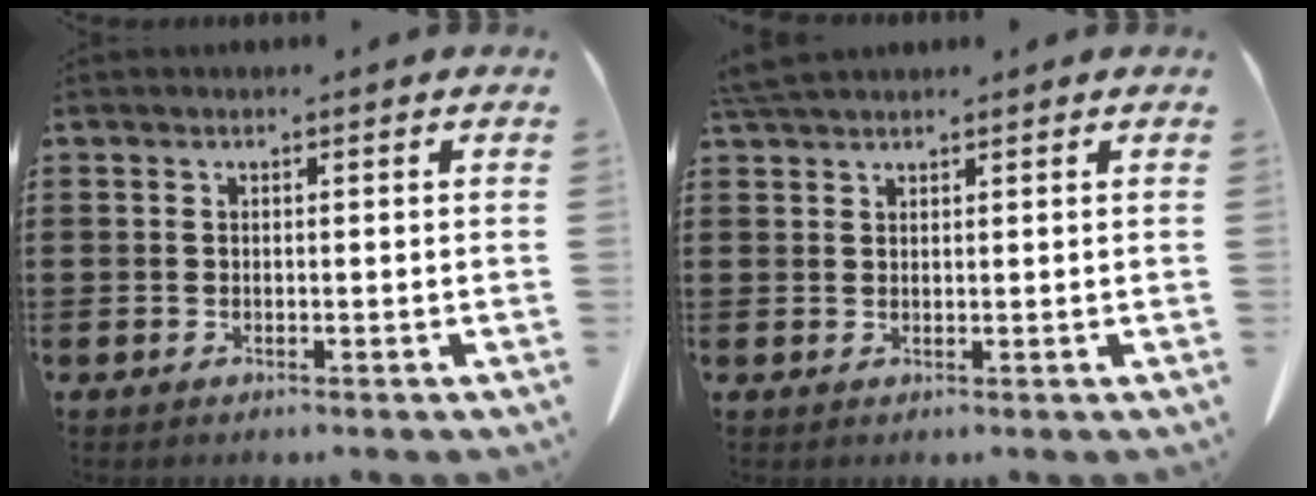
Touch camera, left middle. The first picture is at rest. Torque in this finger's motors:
{"motor_torque": [0.66, 0.33, 0.11, 0.13]}